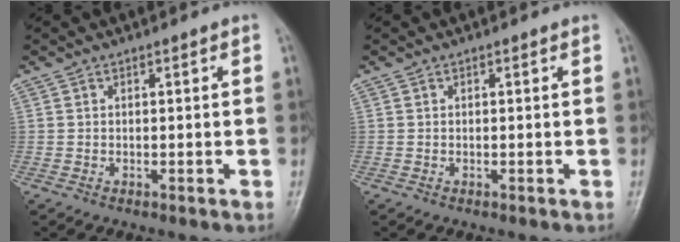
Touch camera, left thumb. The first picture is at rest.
{"total": 0.0}